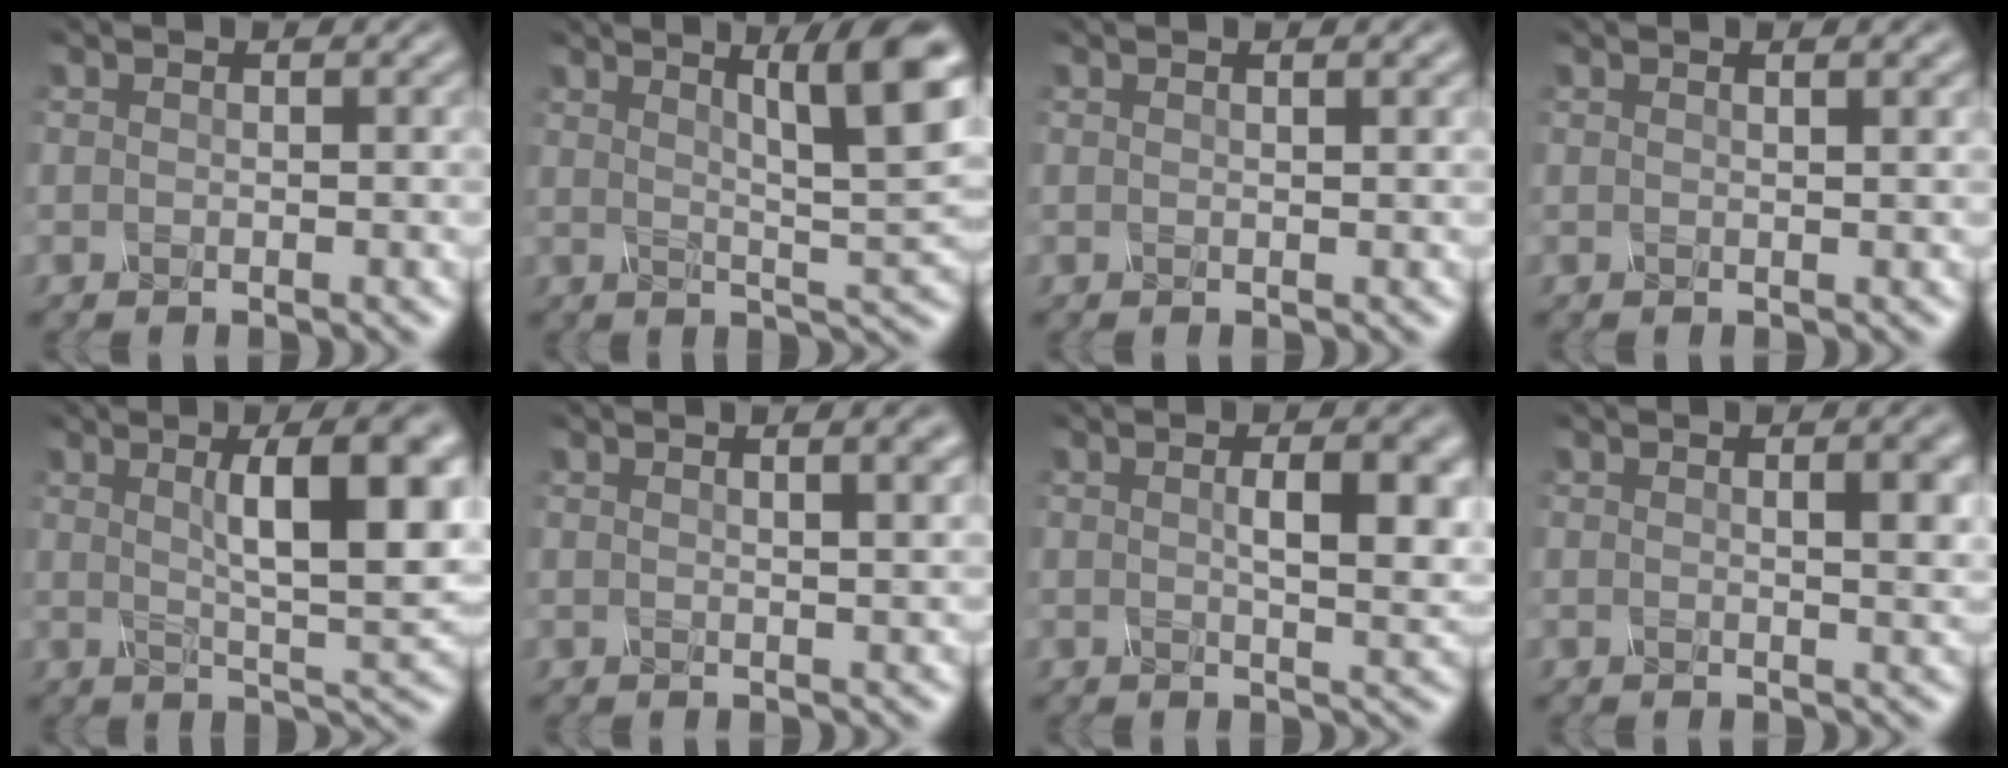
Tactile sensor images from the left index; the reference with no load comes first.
{"total": 9.6, "force": [4.0, 1.7, 8.6], "torque": [-0.087, 0.023, 0.066]}
{"total": 1.6, "force": [0.8, 0.7, 1.2], "torque": [-0.006, 0.014, -0.007]}
{"total": 1.9, "force": [1.0, 0.8, 1.5], "torque": [-0.006, 0.017, -0.006]}
{"total": 9.1, "force": [2.0, 1.8, 8.7], "torque": [-0.103, 0.014, 0.045]}
{"total": 4.7, "force": [2.2, 2.0, 3.6], "torque": [-0.015, 0.043, 0.003]}
{"total": 5.3, "force": [0.8, 1.3, 5.1], "torque": [-0.054, 0.013, 0.023]}
{"total": 2.8, "force": [0.5, 0.6, 2.7], "torque": [-0.026, 0.012, 0.014]}